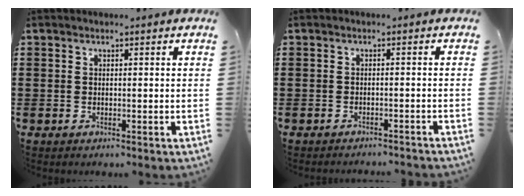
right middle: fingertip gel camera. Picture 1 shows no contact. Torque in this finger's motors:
{"motor_torque": [0.47, 0.45, 0.00, 0.02]}